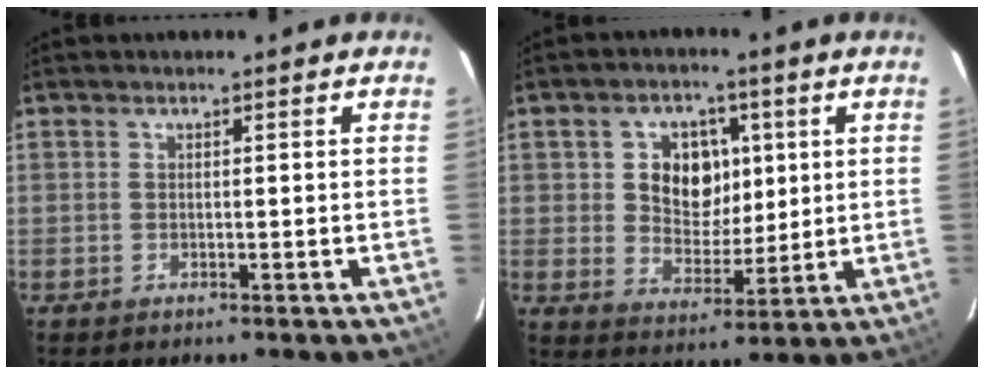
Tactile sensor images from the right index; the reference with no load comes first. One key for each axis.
{"total": 9.5, "fx": 2.0, "fy": 7.7, "fz": 5.2, "tx": -0.100, "ty": 0.009, "tz": 0.040}